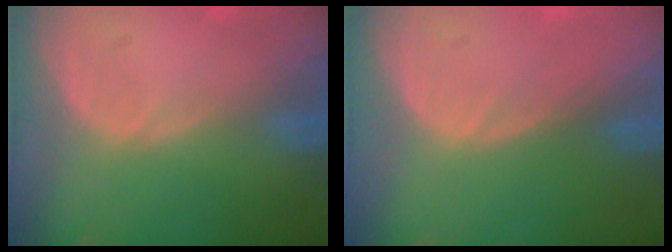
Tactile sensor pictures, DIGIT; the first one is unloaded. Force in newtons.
{"total": 0.0}